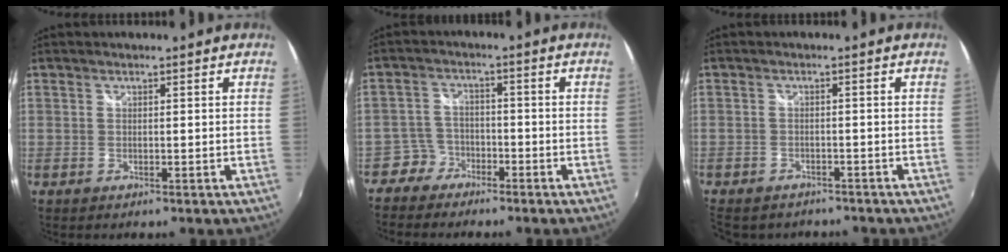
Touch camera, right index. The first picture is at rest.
{"total": 4.6, "force": [-3.5, 2.9, -0.6], "torque": [0.004, 0.017, -0.070]}
{"total": 7.0, "force": [-5.8, 3.4, 1.9], "torque": [-0.055, -0.017, -0.088]}